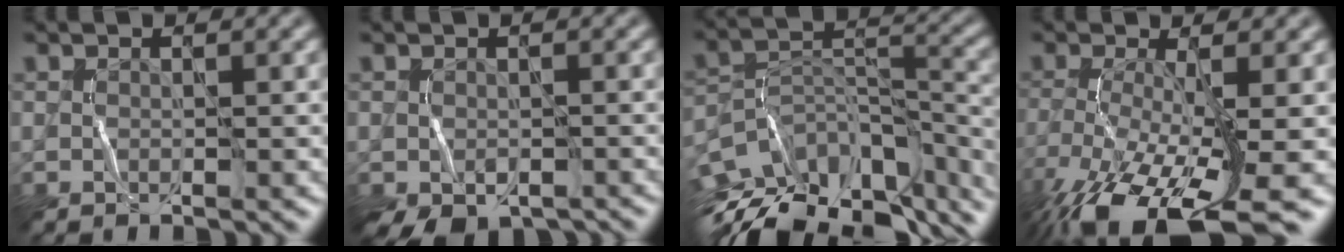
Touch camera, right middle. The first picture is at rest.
{"total": 3.1, "force": [-1.8, 1.8, 1.6], "torque": [-0.028, -0.017, -0.025]}
{"total": 14.3, "force": [-10.6, 6.0, 7.5], "torque": [-0.151, 0.011, -0.150]}
{"total": 11.1, "force": [-5.5, 3.7, 8.9], "torque": [-0.181, -0.027, -0.098]}